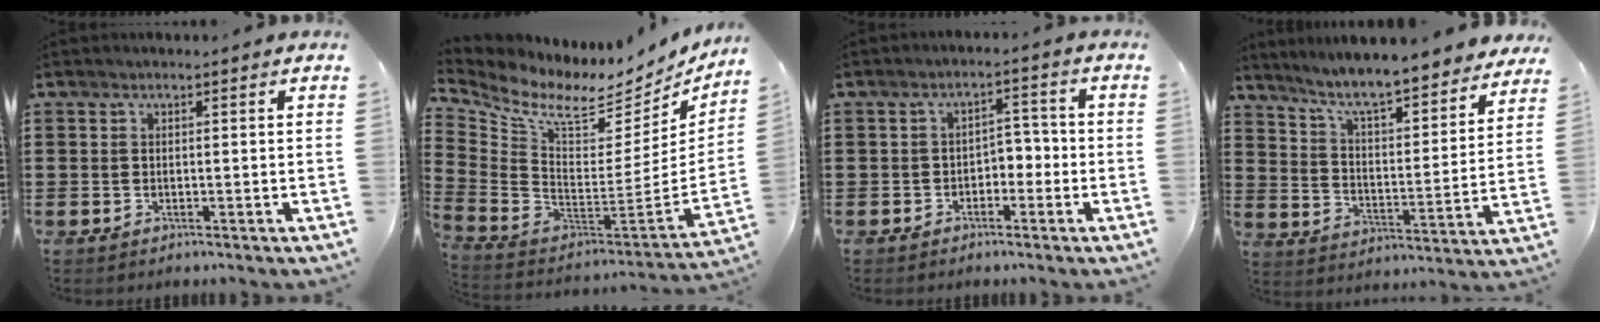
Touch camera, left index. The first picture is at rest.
{"total": 7.0, "force": [5.4, 2.5, 3.7], "torque": [-0.099, -0.060, 0.087]}
{"total": 2.8, "force": [-1.7, 1.7, 1.3], "torque": [-0.030, 0.008, -0.040]}
{"total": 7.1, "force": [6.4, 0.0, 3.0], "torque": [-0.085, -0.053, 0.105]}